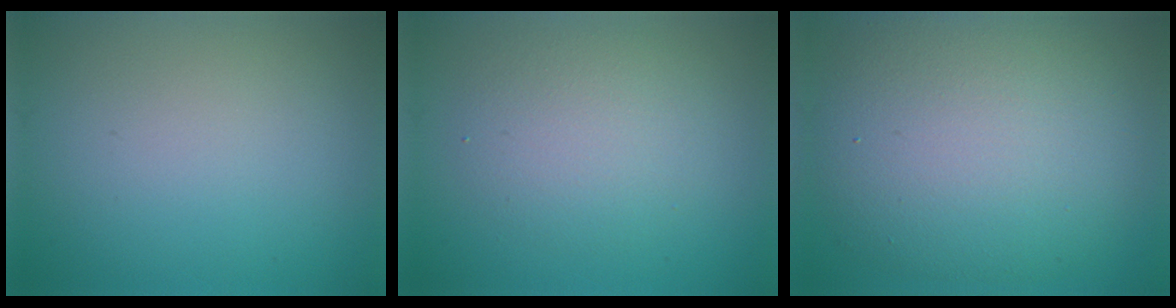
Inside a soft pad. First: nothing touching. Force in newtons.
{"total": 3.6, "press": 3.6, "slide": 0.2}
{"total": 10.4, "press": 10.4, "slide": 0.6}